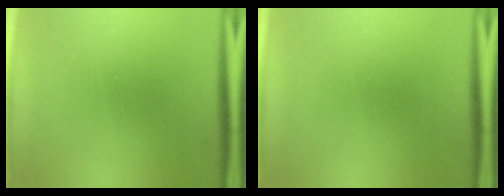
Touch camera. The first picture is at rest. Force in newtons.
{"total": 0.0}